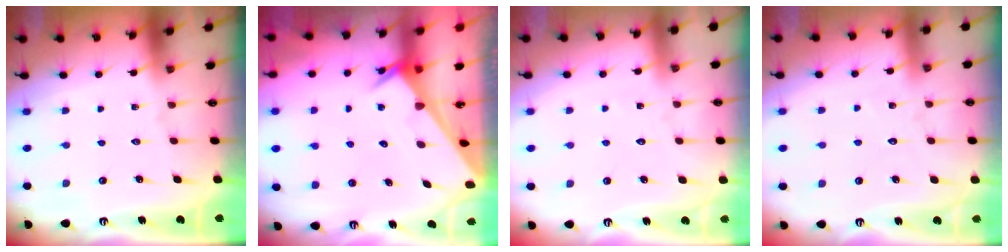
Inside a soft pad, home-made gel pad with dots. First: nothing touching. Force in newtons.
{"total": 3.5, "press": 3.4, "slide": 0.4}
{"total": 2.6, "press": 2.6, "slide": 0.2}
{"total": 3.0, "press": 3.0, "slide": 0.3}